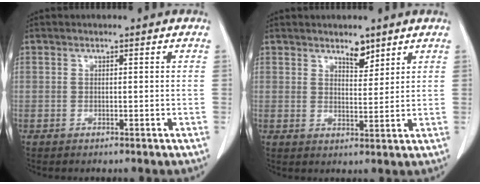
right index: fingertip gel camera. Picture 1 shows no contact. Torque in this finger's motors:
{"motor_torque": [0.05, 0.14, -0.01, 0.00]}